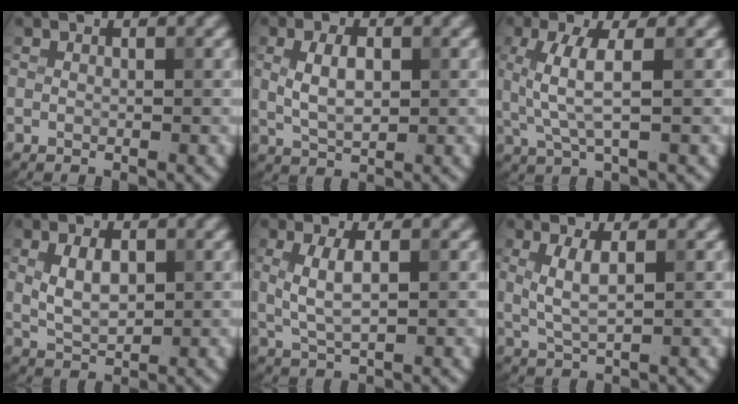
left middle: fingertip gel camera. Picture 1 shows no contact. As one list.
[{"total": 3.3, "force": [0.5, 1.9, 2.7], "torque": [-0.061, 0.000, 0.012]}, {"total": 3.6, "force": [0.6, 0.9, 3.4], "torque": [-0.080, 0.001, 0.014]}, {"total": 3.3, "force": [0.6, 1.9, 2.7], "torque": [-0.059, 0.000, 0.015]}, {"total": 3.1, "force": [0.5, 1.1, 2.9], "torque": [-0.066, 0.000, 0.011]}, {"total": 2.6, "force": [0.6, 0.8, 2.5], "torque": [-0.056, 0.000, 0.014]}]